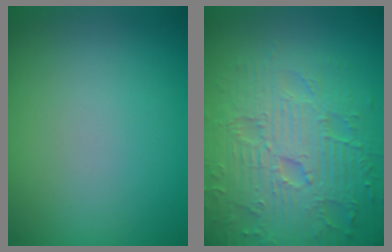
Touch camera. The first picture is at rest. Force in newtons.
{"total": 9.1, "press": 6.6, "slide": 6.3}